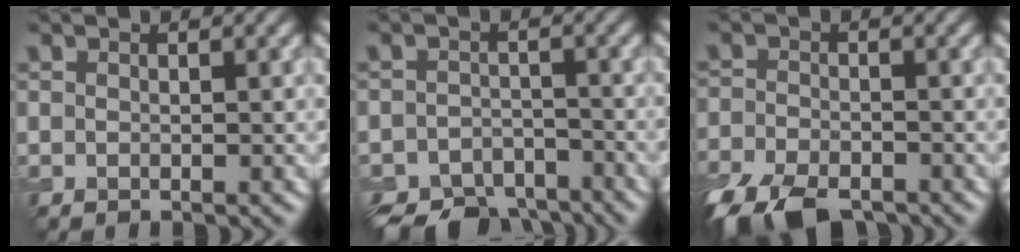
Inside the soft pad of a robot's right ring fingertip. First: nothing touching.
{"total": 6.6, "force": [-5.5, 3.1, 2.0], "torque": [-0.022, -0.012, -0.091]}
{"total": 9.0, "force": [-6.7, 4.1, 4.4], "torque": [-0.090, -0.037, -0.115]}